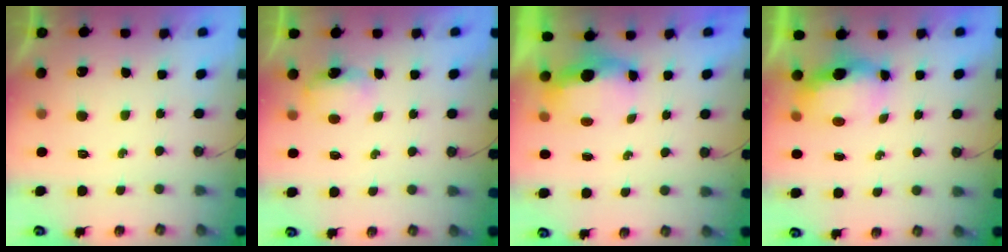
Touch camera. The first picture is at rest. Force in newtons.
{"total": 3.2, "press": 3.1, "slide": 0.5}
{"total": 8.2, "press": 5.7, "slide": 5.8}
{"total": 5.9, "press": 5.8, "slide": 0.7}